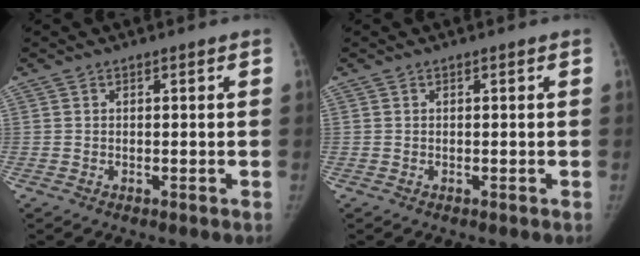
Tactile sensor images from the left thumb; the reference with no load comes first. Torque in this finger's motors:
{"motor_torque": [-0.01, -0.01, 0.00, -0.03, -0.01]}